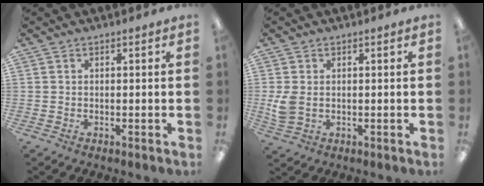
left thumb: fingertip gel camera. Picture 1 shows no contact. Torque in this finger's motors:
{"motor_torque": [-0.07, 0.15, -0.02, 0.01, 0.02]}